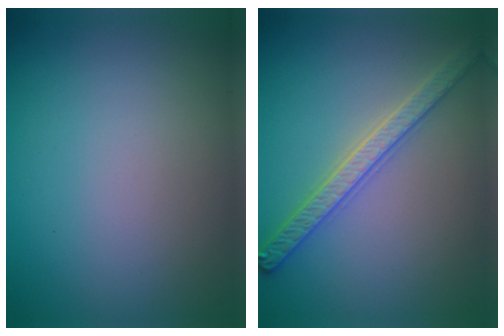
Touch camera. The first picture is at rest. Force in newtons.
{"total": 3.6, "press": 3.5, "slide": 0.7}